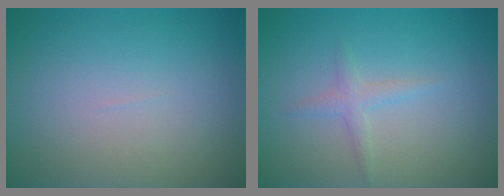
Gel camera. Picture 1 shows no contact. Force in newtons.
{"total": 1.4, "press": 1.4, "slide": 0.1}